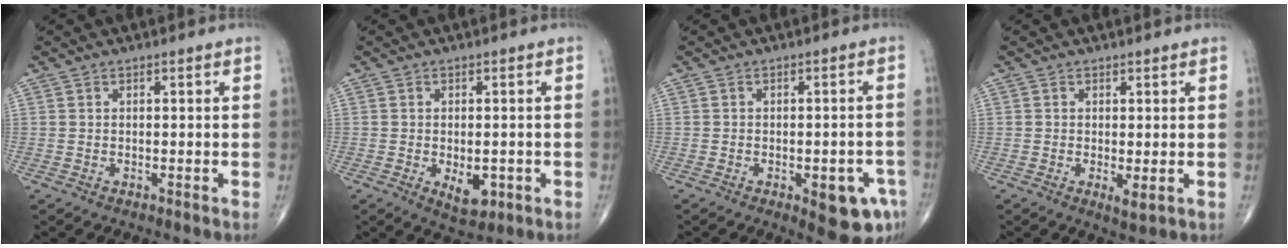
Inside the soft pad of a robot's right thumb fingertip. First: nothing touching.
{"total": 5.3, "force": [-1.4, 2.9, 4.3], "torque": [-0.051, -0.006, -0.013]}
{"total": 8.6, "force": [-3.6, 3.3, 7.1], "torque": [-0.068, 0.011, -0.037]}
{"total": 2.4, "force": [-0.3, 0.8, 2.2], "torque": [-0.039, -0.010, -0.006]}